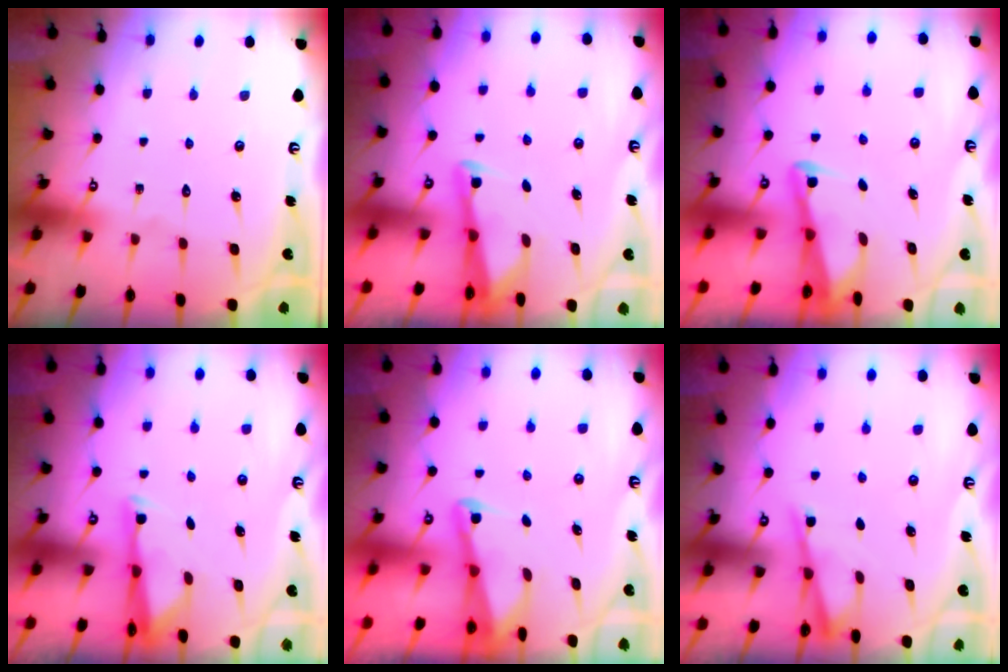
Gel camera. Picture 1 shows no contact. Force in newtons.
{"total": 2.7, "press": 2.7, "slide": 0.1}
{"total": 2.9, "press": 2.9, "slide": 0.4}
{"total": 3.0, "press": 2.9, "slide": 0.5}
{"total": 2.2, "press": 2.1, "slide": 0.3}
{"total": 2.9, "press": 2.8, "slide": 0.4}